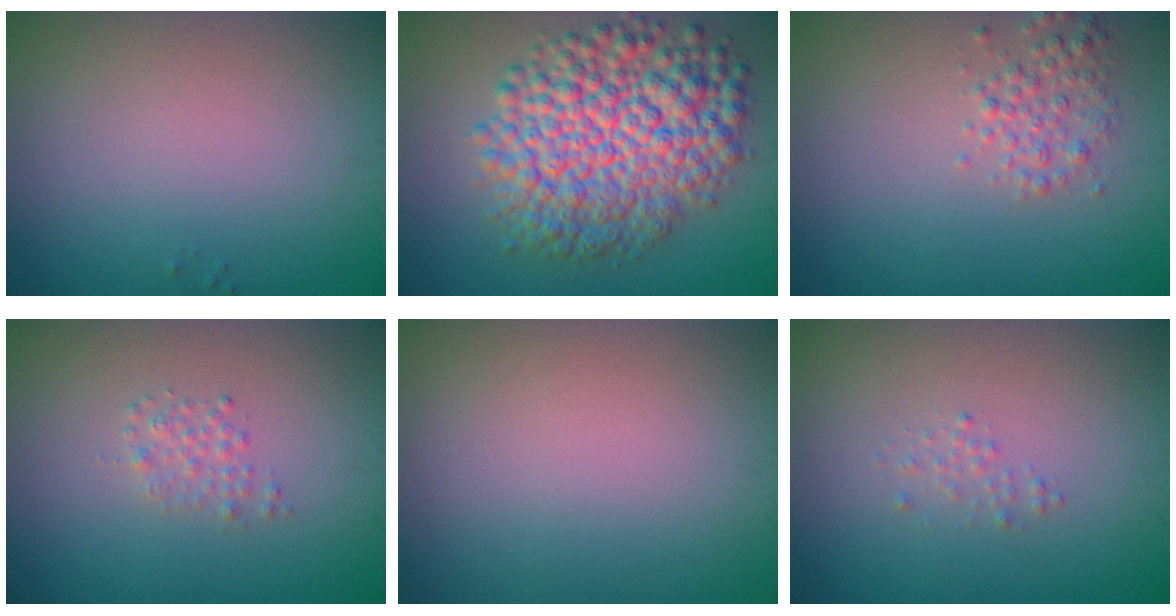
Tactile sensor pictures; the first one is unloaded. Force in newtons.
{"total": 10.2, "press": 10.2, "slide": 0.3}
{"total": 2.1, "press": 2.1, "slide": 0.0}
{"total": 1.2, "press": 1.2, "slide": 0.0}
{"total": 0.0}
{"total": 0.8, "press": 0.8, "slide": 0.0}